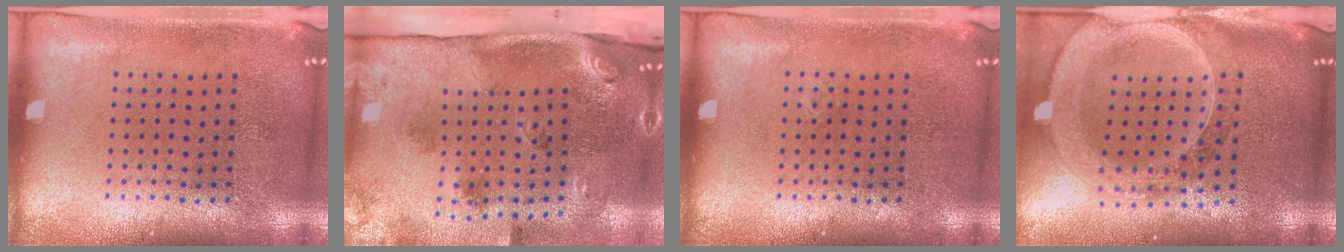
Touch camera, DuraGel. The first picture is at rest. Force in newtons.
{"total": 3.4, "press": 2.1, "slide": 2.7}
{"total": 0.0}
{"total": 2.9, "press": 2.5, "slide": 1.4}